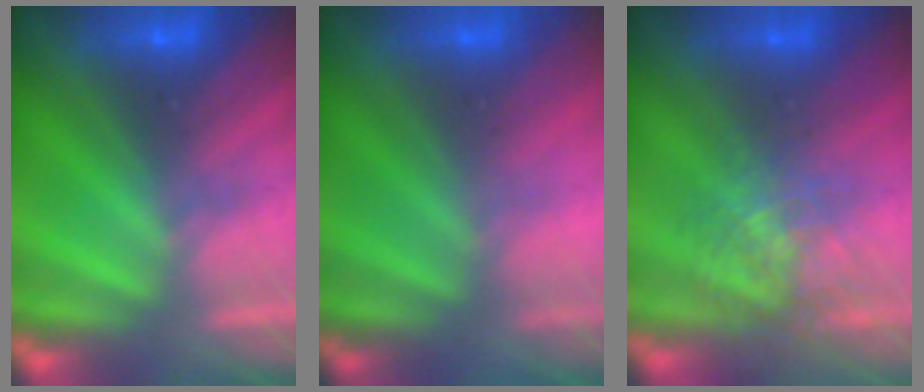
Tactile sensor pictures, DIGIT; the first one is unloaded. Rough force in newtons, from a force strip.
{"total": 2.6}
{"total": 2.7}